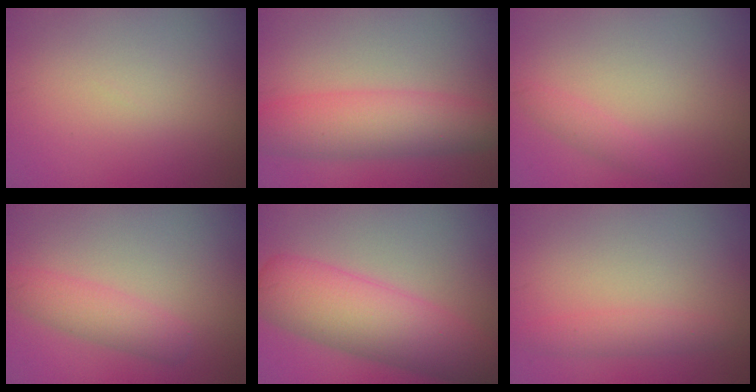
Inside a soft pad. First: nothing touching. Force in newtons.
{"total": 5.9, "press": 5.9, "slide": 0.1}
{"total": 1.1, "press": 1.1, "slide": 0.1}
{"total": 3.0, "press": 3.0, "slide": 0.1}
{"total": 8.6, "press": 8.6, "slide": 0.2}
{"total": 1.8, "press": 1.8, "slide": 0.1}